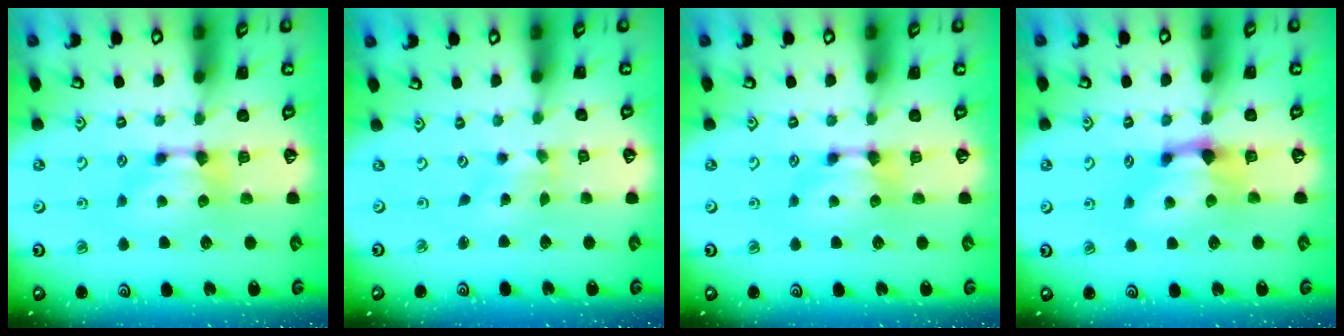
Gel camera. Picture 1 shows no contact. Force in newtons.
{"total": 3.5, "press": 3.4, "slide": 0.8}
{"total": 0.0}
{"total": 1.4, "press": 0.9, "slide": 1.1}